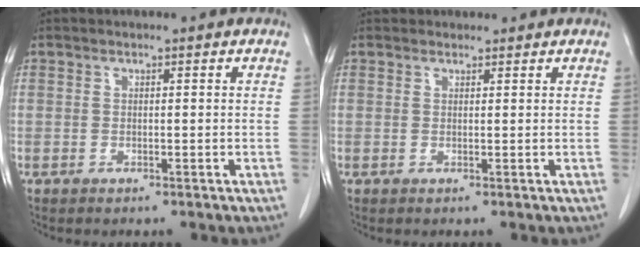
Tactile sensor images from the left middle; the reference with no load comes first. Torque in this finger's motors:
{"motor_torque": [0.44, -0.36, -0.11, -0.01]}